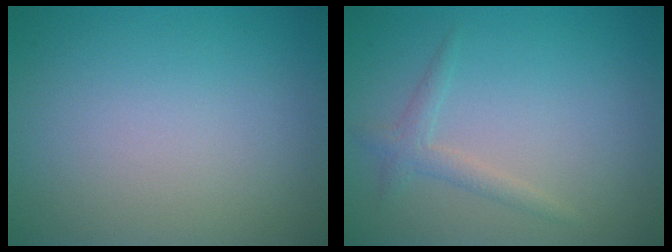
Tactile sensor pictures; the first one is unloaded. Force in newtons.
{"total": 1.6, "press": 1.6, "slide": 0.1}